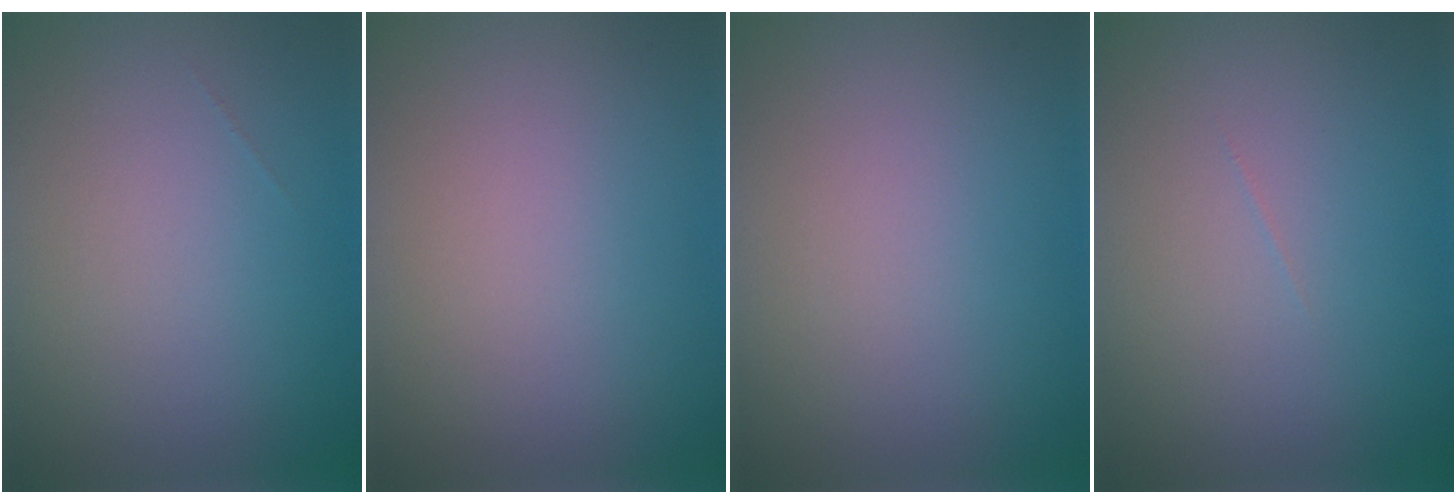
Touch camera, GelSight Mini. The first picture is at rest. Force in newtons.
{"total": 0.0}
{"total": 0.0}
{"total": 0.0}